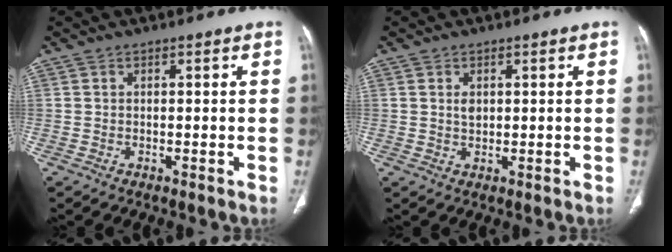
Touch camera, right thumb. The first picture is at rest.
{"total": 1.7, "force": [0.5, 1.1, 1.2], "torque": [-0.016, -0.004, 0.012]}